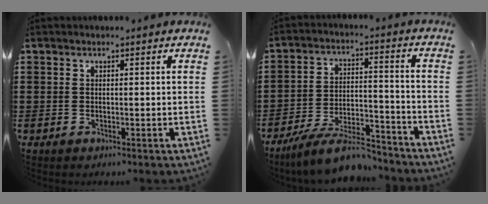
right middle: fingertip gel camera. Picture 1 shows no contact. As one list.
[{"total": 10.2, "force": [-8.7, 2.0, 5.0], "torque": [-0.089, 0.022, -0.165]}]